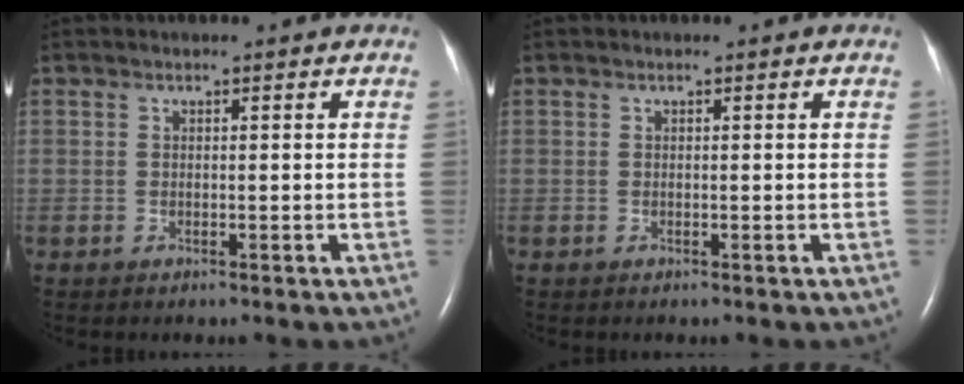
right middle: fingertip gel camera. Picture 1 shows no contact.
{"total": 0.0}